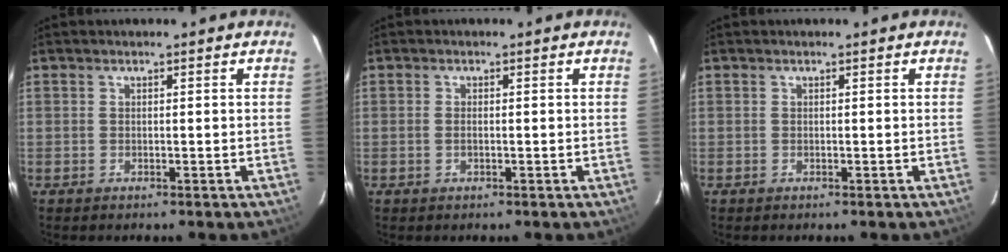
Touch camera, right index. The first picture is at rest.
{"total": 1.0, "force": [-0.2, 0.6, 0.9], "torque": [-0.017, 0.002, -0.004]}
{"total": 0.0}